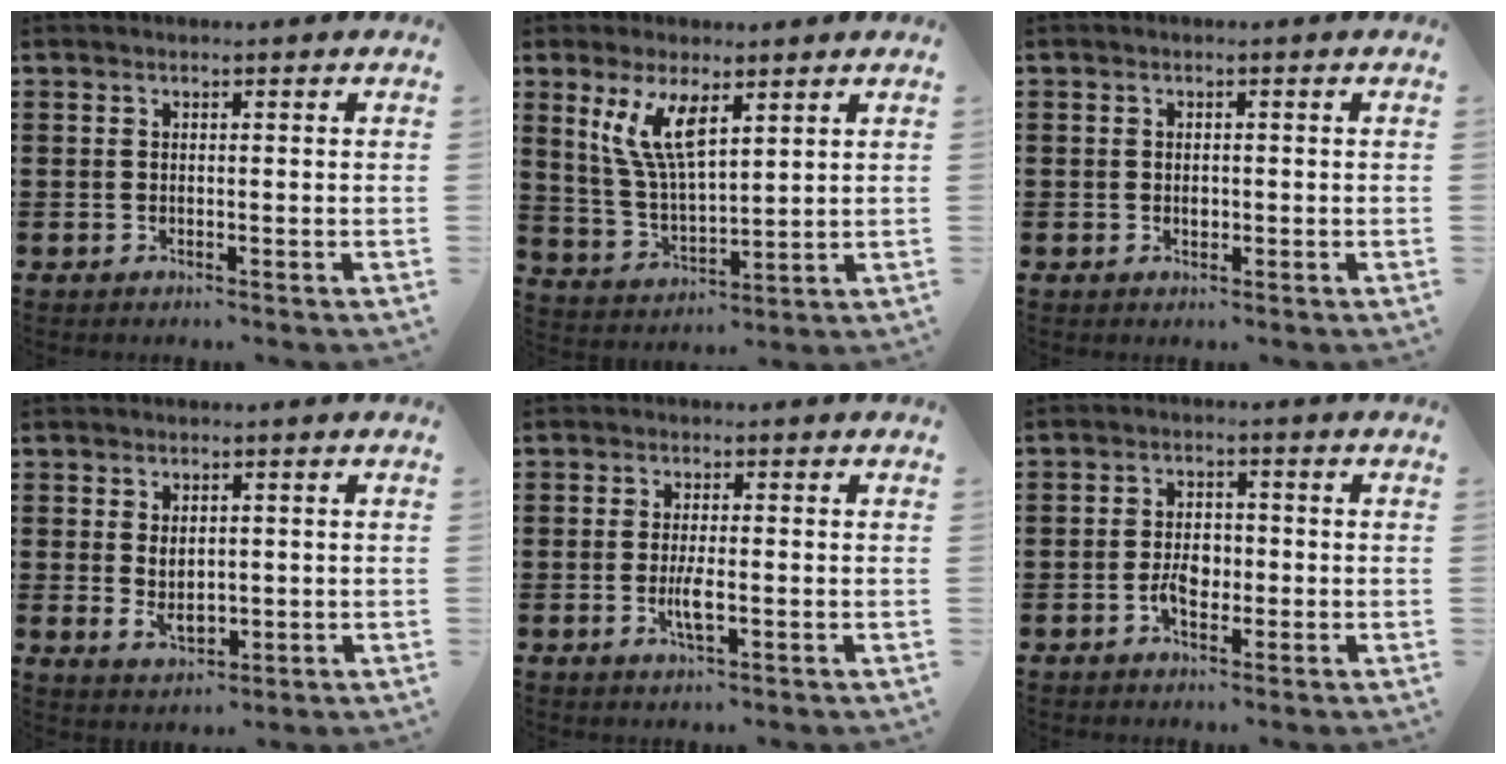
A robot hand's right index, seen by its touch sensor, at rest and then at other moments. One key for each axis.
{"total": 8.5, "fx": 4.3, "fy": 2.9, "fz": 6.8, "tx": -0.156, "ty": -0.007, "tz": 0.072}
{"total": 1.0, "fx": -0.1, "fy": 0.8, "fz": 0.6, "tx": -0.005, "ty": 0.000, "tz": -0.003}
{"total": 3.5, "fx": 0.2, "fy": 2.3, "fz": 2.6, "tx": -0.046, "ty": 0.006, "tz": 0.001}
{"total": 3.2, "fx": -0.8, "fy": 0.6, "fz": 3.1, "tx": -0.074, "ty": -0.010, "tz": -0.020}
{"total": 3.7, "fx": -1.0, "fy": 2.2, "fz": 2.9, "tx": -0.061, "ty": 0.005, "tz": -0.020}